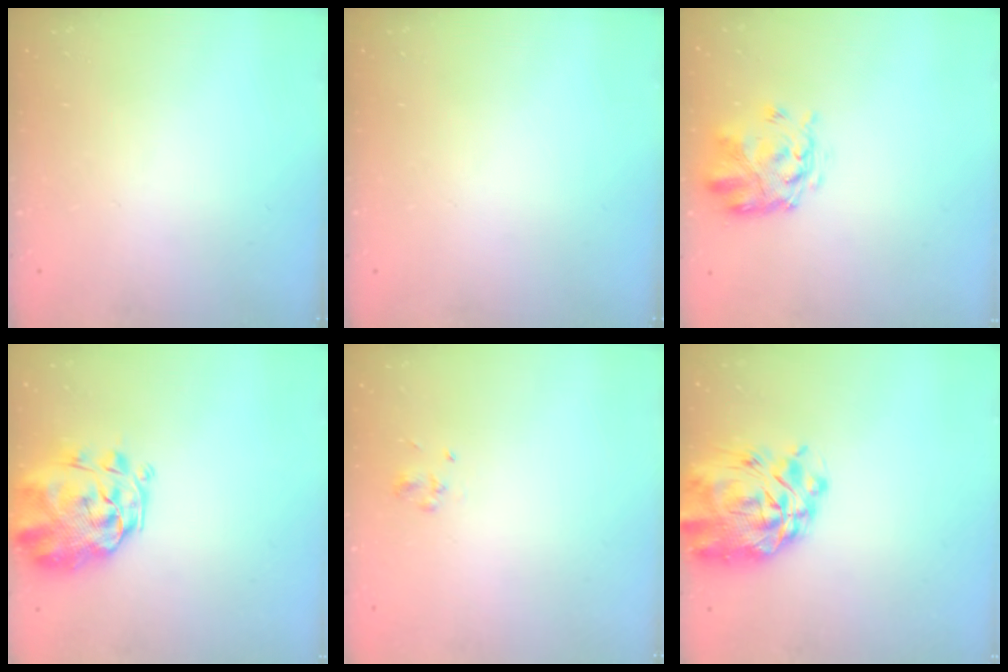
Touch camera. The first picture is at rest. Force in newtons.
{"total": 0.0}
{"total": 3.8, "press": 3.4, "slide": 1.7}
{"total": 3.4, "press": 2.9, "slide": 1.6}
{"total": 1.4, "press": 1.3, "slide": 0.4}
{"total": 10.8, "press": 10.1, "slide": 4.0}